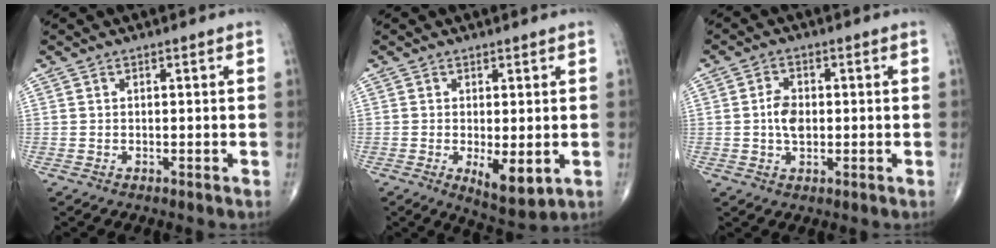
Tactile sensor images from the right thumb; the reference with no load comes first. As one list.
[{"total": 6.6, "force": [-1.3, 2.6, 5.9], "torque": [-0.086, -0.021, -0.012]}, {"total": 4.5, "force": [-0.1, 2.9, 3.5], "torque": [-0.061, 0.004, -0.006]}]